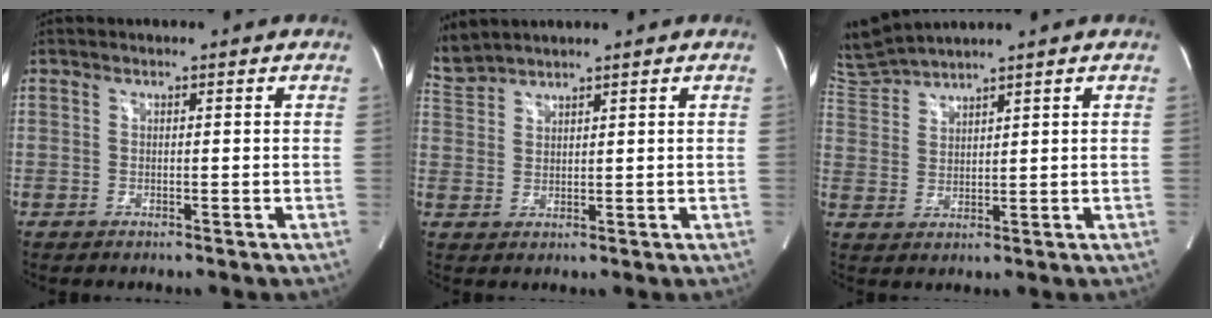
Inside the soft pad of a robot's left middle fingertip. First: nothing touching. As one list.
[{"total": 3.7, "force": [3.7, -0.1, 0.0], "torque": [-0.019, 0.017, 0.085]}, {"total": 5.8, "force": [5.6, -1.1, 0.8], "torque": [-0.034, 0.004, 0.124]}]